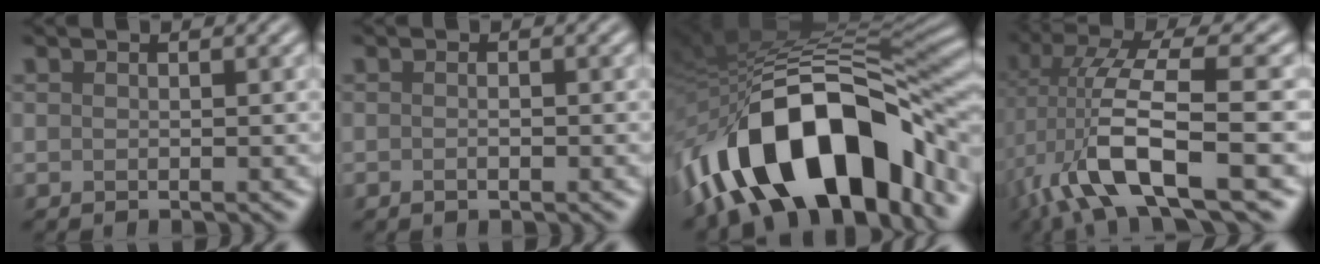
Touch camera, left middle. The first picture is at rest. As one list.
[{"total": 0.8, "force": [-0.4, 0.2, 0.7], "torque": [-0.013, 0.002, -0.005]}, {"total": 16.2, "force": [-7.4, 8.0, 11.9], "torque": [-0.178, 0.019, -0.130]}, {"total": 9.9, "force": [-2.2, 2.8, 9.2], "torque": [-0.187, 0.011, -0.048]}]